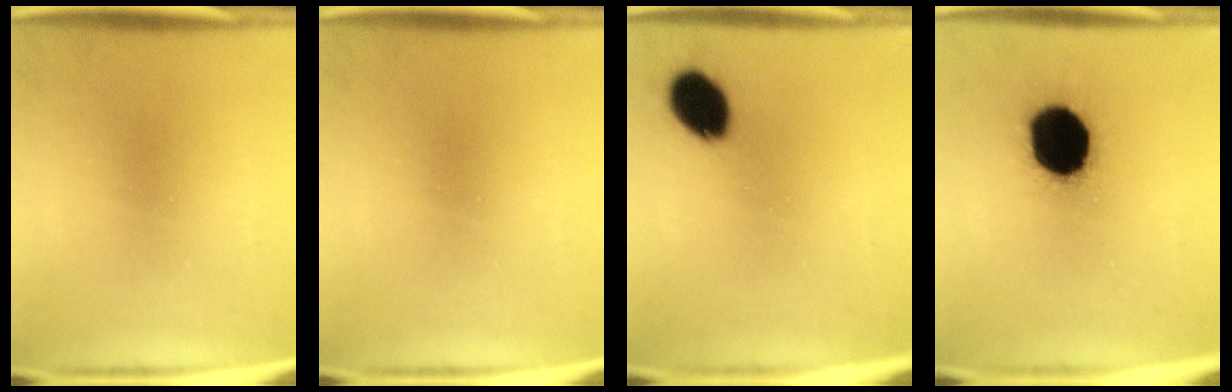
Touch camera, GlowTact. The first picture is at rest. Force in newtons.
{"total": 0.0}
{"total": 9.8}
{"total": 19.7}